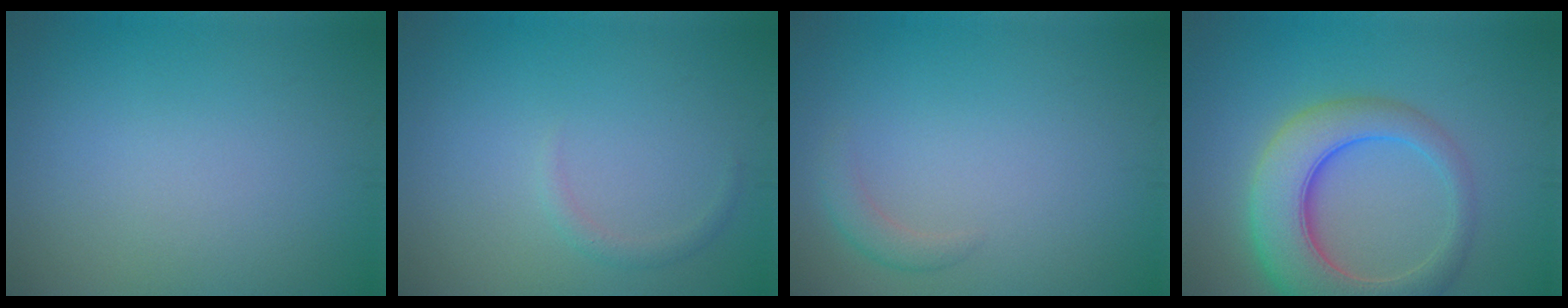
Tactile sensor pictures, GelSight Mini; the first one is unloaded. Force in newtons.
{"total": 0.9, "press": 0.9, "slide": 0.0}
{"total": 1.4, "press": 1.4, "slide": 0.1}
{"total": 8.2, "press": 8.2, "slide": 0.5}